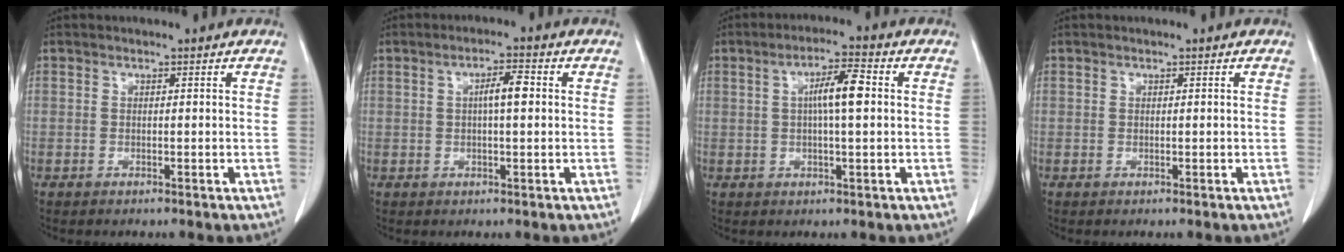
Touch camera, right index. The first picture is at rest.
{"total": 3.7, "force": [0.5, 0.7, 3.6], "torque": [-0.060, 0.006, 0.007]}
{"total": 6.0, "force": [0.8, 0.8, 5.9], "torque": [-0.102, 0.011, 0.013]}
{"total": 0.0}